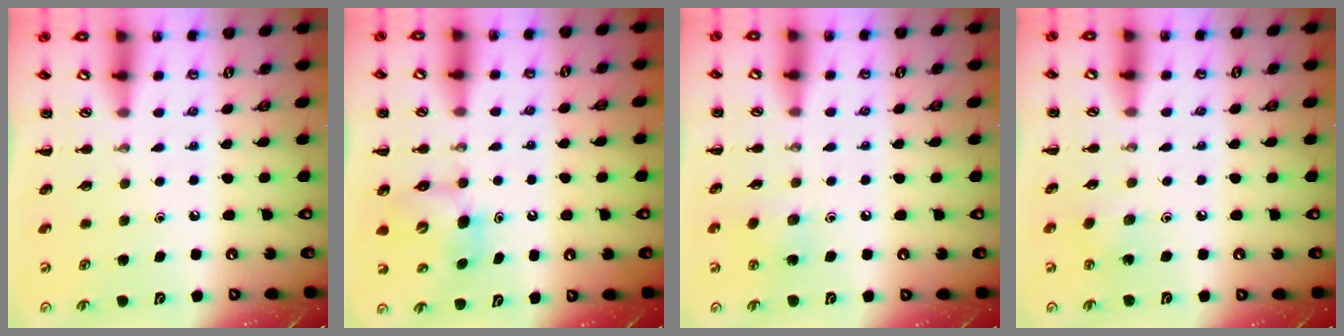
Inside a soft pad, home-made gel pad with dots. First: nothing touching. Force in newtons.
{"total": 6.6, "press": 6.5, "slide": 1.0}
{"total": 5.1, "press": 4.9, "slide": 1.4}
{"total": 2.8, "press": 2.7, "slide": 0.8}